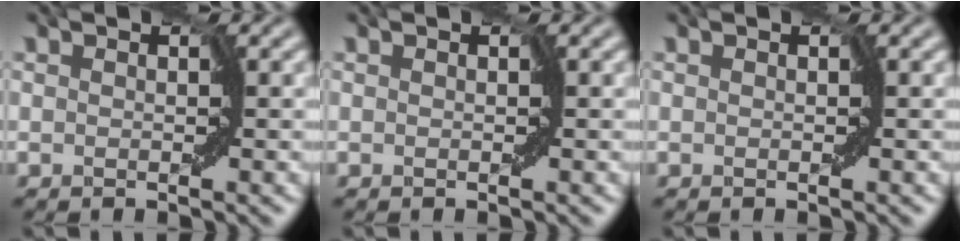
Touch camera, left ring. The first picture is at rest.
{"total": 0.0}
{"total": 0.0}